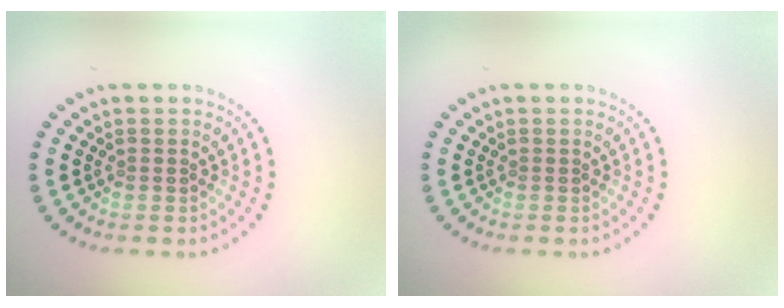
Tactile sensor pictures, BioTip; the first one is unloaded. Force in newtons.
{"total": 0.0}